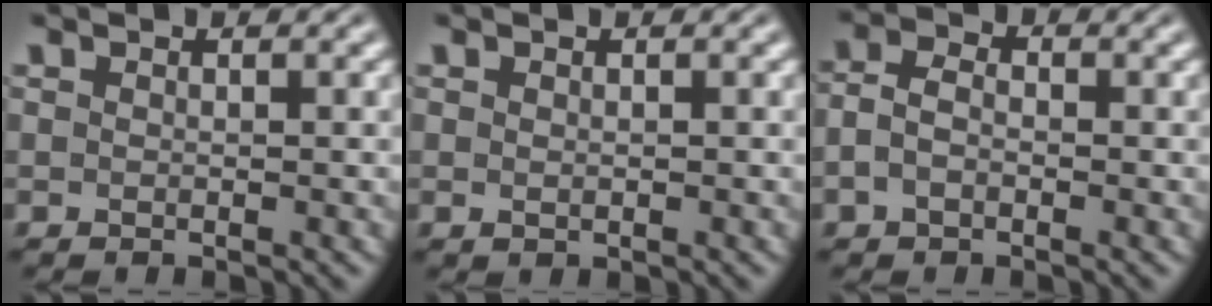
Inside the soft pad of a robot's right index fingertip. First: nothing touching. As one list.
[{"total": 0.0}, {"total": 2.9, "force": [-0.7, 2.1, 1.9], "torque": [-0.046, -0.010, -0.010]}]